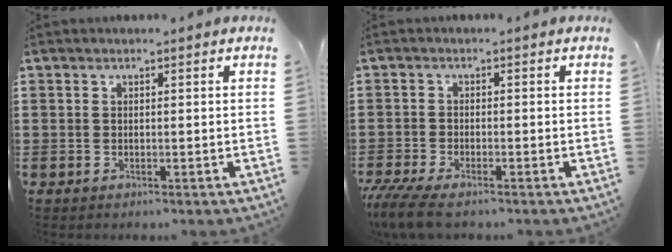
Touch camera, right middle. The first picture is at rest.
{"total": 3.8, "force": [-3.2, 0.3, 2.0], "torque": [-0.061, -0.017, -0.068]}